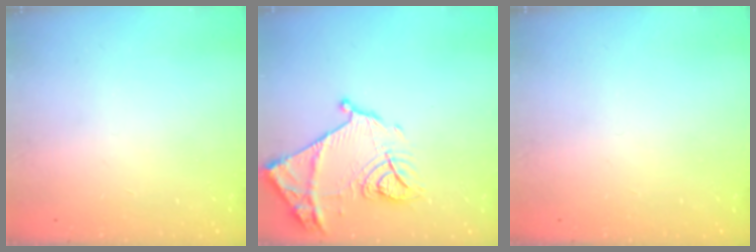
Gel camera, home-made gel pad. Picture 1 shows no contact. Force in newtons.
{"total": 16.5, "press": 16.4, "slide": 1.4}
{"total": 0.0}